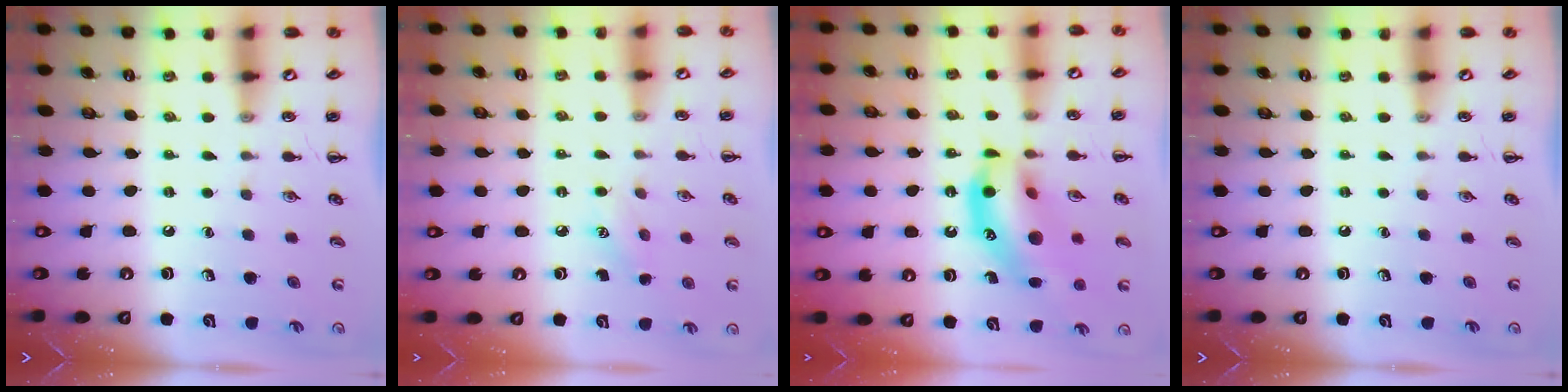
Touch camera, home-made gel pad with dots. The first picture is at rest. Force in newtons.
{"total": 4.8, "press": 4.6, "slide": 1.3}
{"total": 16.8, "press": 16.3, "slide": 4.1}
{"total": 0.0}